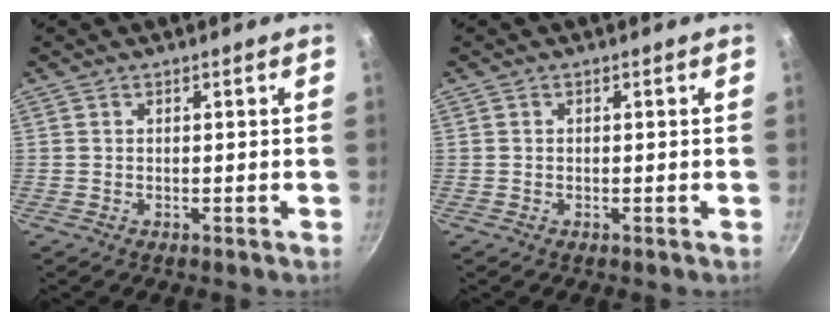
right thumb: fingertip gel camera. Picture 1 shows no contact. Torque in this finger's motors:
{"motor_torque": [-0.55, -0.25, -0.58, 0.20, -0.02]}